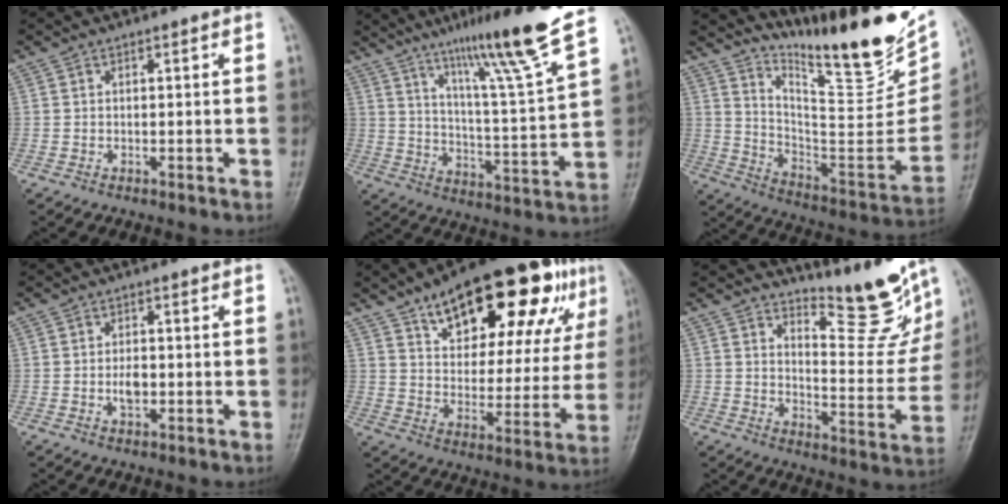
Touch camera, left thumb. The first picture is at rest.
{"total": 17.7, "force": [13.1, -0.7, 11.9], "torque": [-0.172, -0.080, 0.205]}
{"total": 26.0, "force": [19.7, 5.8, 15.9], "torque": [-0.208, -0.126, 0.303]}
{"total": 3.2, "force": [-0.5, 1.9, 2.5], "torque": [-0.039, 0.001, -0.011]}
{"total": 26.2, "force": [14.1, 11.1, 19.1], "torque": [-0.240, -0.014, 0.210]}
{"total": 12.6, "force": [11.0, 2.6, 5.5], "torque": [-0.047, -0.097, 0.162]}